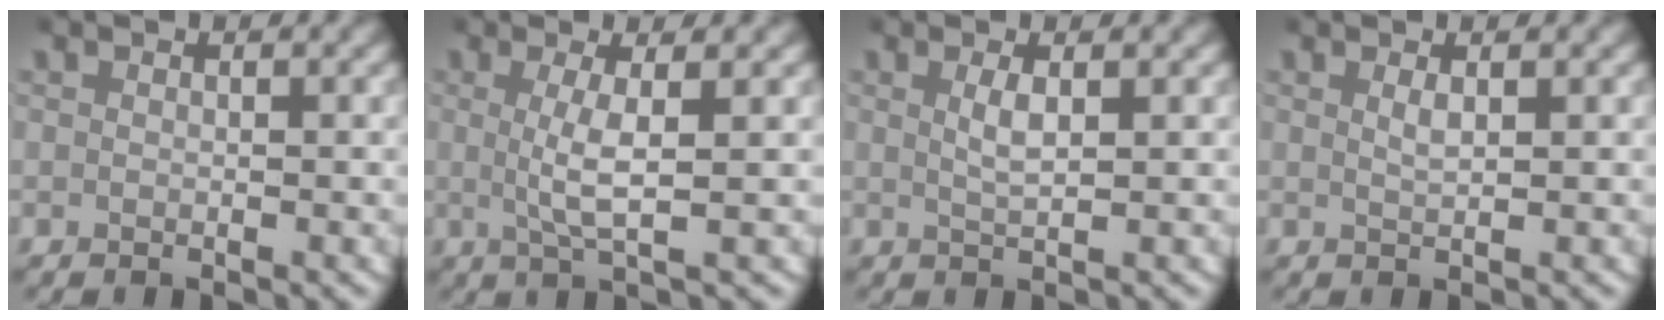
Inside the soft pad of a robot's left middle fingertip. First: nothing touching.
{"total": 3.5, "force": [0.6, 0.2, 3.5], "torque": [-0.068, -0.004, 0.013]}
{"total": 1.7, "force": [0.6, 0.1, 1.5], "torque": [-0.035, -0.004, 0.014]}
{"total": 1.0, "force": [0.6, 0.0, 0.9], "torque": [-0.020, -0.003, 0.013]}